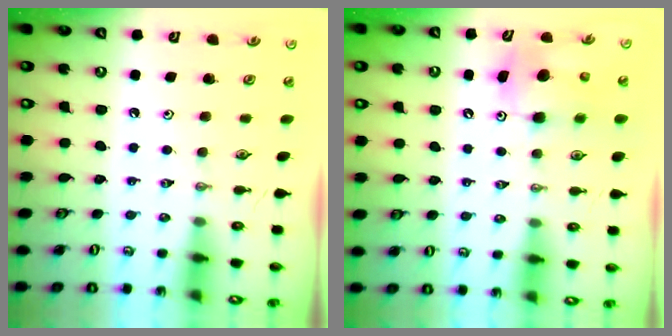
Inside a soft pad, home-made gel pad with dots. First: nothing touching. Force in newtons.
{"total": 8.5, "press": 8.4, "slide": 1.0}